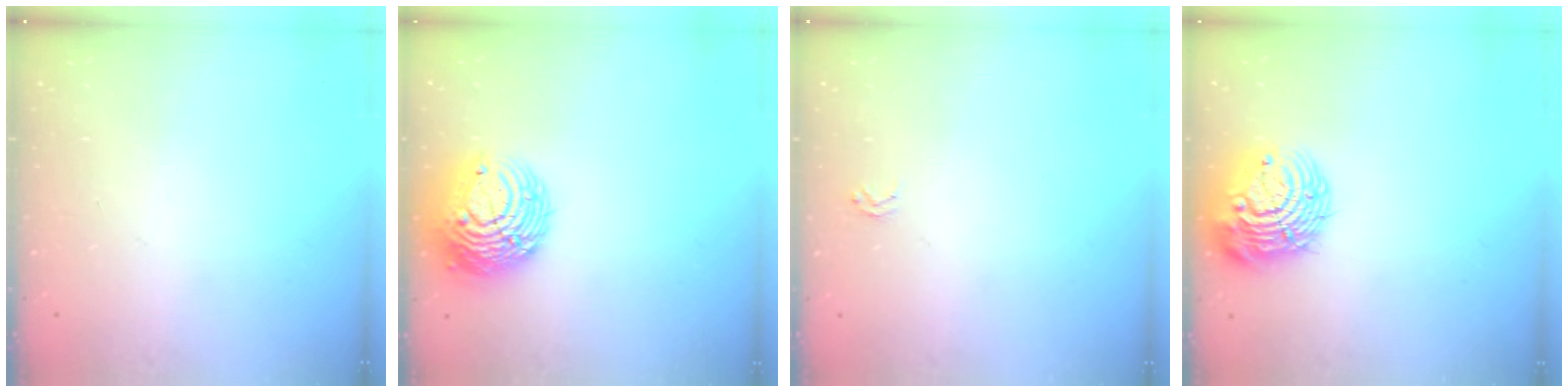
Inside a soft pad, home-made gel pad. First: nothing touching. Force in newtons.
{"total": 12.8, "press": 12.8, "slide": 1.1}
{"total": 1.6, "press": 1.6, "slide": 0.2}
{"total": 14.0, "press": 14.0, "slide": 1.4}